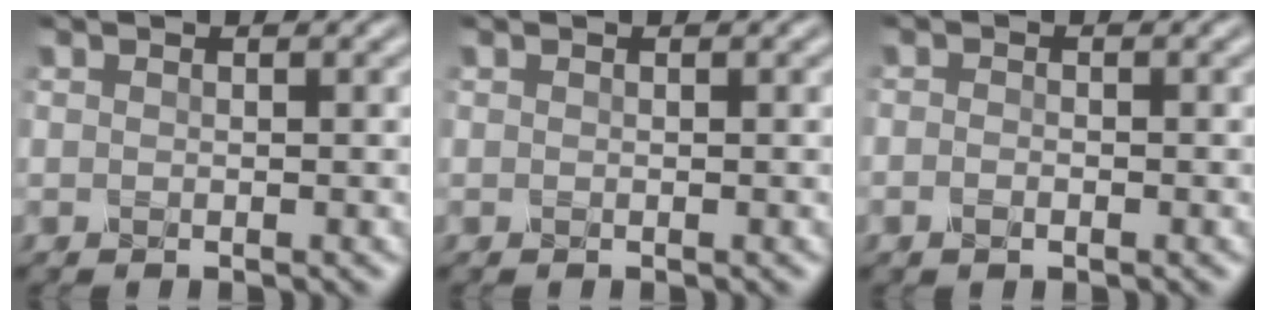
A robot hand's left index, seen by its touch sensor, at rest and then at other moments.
{"total": 0.0}
{"total": 1.0, "force": [-0.4, 0.5, 0.8], "torque": [-0.014, 0.000, -0.010]}